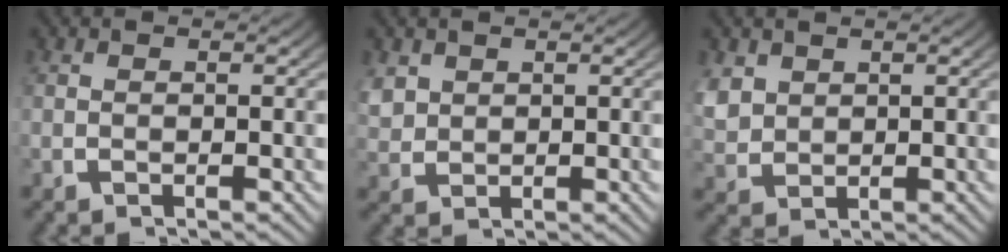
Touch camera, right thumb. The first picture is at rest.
{"total": 2.5, "force": [1.0, 2.1, 1.0], "torque": [-0.032, -0.010, 0.034]}
{"total": 3.3, "force": [0.9, 2.8, 1.6], "torque": [-0.052, -0.017, 0.036]}